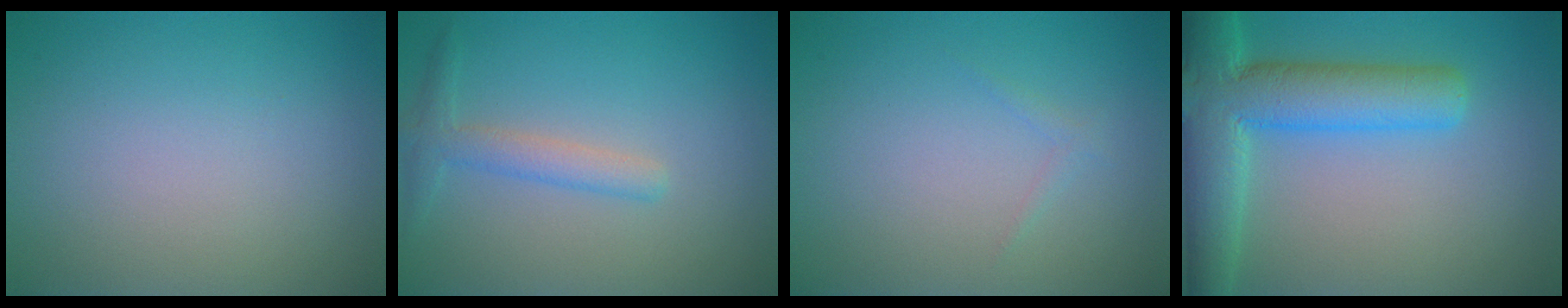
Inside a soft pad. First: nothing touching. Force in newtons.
{"total": 2.3, "press": 2.3, "slide": 0.0}
{"total": 0.6, "press": 0.6, "slide": 0.0}
{"total": 8.6, "press": 8.6, "slide": 0.5}